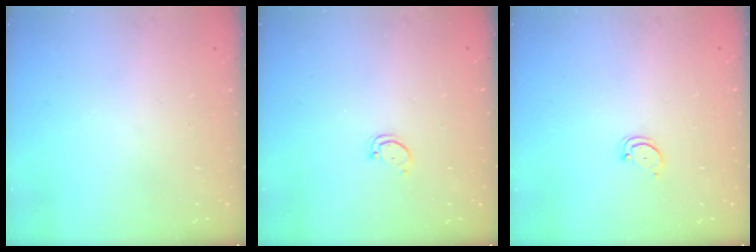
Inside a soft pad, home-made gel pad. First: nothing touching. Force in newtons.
{"total": 1.8, "press": 1.8, "slide": 0.1}
{"total": 2.7, "press": 2.7, "slide": 0.2}